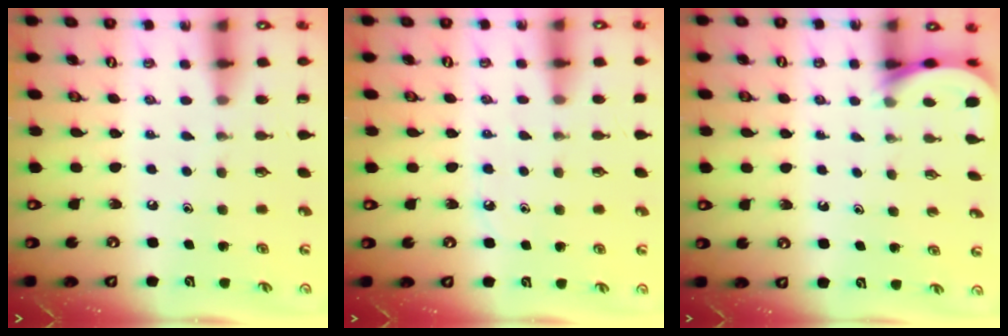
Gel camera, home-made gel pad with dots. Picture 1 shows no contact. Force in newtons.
{"total": 4.4, "press": 4.4, "slide": 0.6}
{"total": 3.8, "press": 3.8, "slide": 0.4}